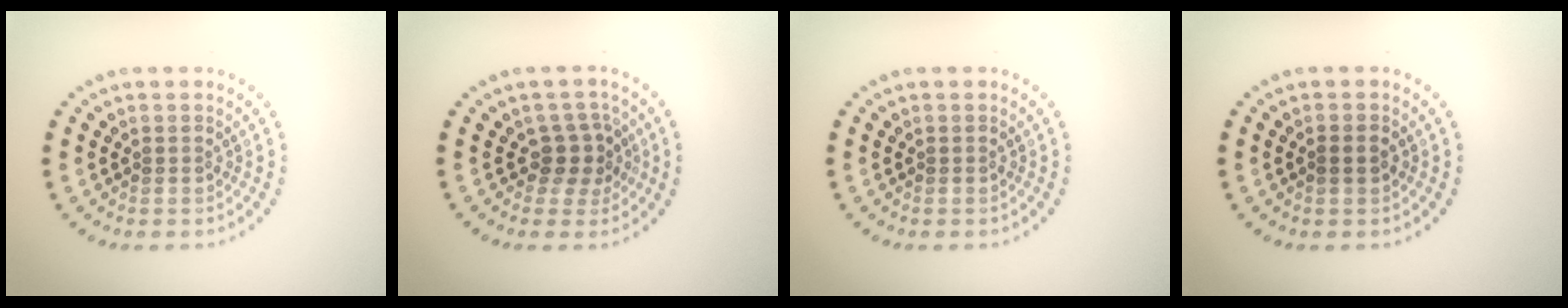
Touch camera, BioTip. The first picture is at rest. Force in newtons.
{"total": 2.5, "press": 2.0, "slide": 1.6}
{"total": 0.0}
{"total": 1.1, "press": 1.1, "slide": 0.2}